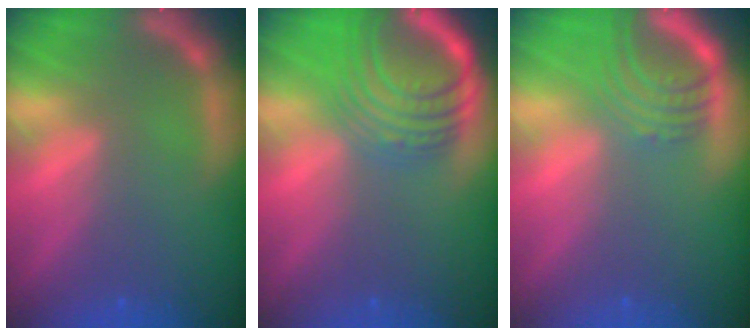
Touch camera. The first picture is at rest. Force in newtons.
{"total": 10.0}
{"total": 5.5}